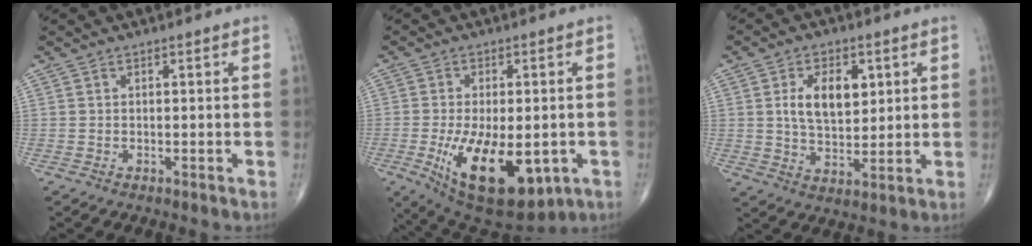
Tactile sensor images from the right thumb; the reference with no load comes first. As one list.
[{"total": 18.1, "force": [-5.2, 8.7, 15.0], "torque": [-0.248, -0.015, -0.058]}, {"total": 9.7, "force": [2.5, 5.8, 7.4], "torque": [-0.100, -0.011, 0.048]}]